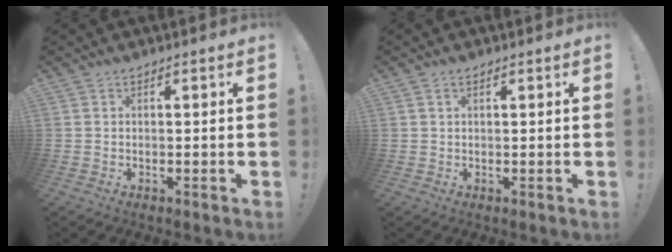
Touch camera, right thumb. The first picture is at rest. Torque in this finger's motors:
{"motor_torque": [-0.25, -0.30, -0.15, 0.05, -0.01]}